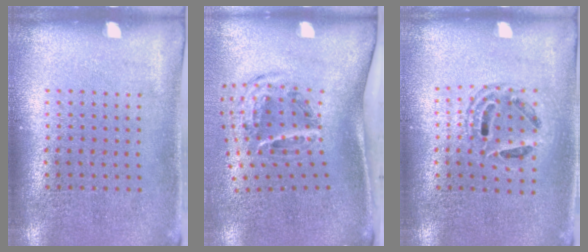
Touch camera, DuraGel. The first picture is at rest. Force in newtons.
{"total": 2.0, "press": 1.2, "slide": 1.5}
{"total": 1.4, "press": 1.2, "slide": 0.7}